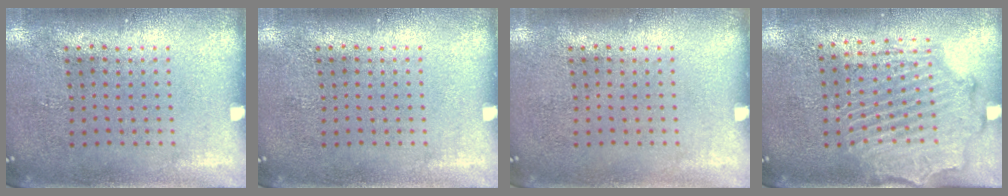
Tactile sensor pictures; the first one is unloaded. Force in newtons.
{"total": 0.0}
{"total": 0.0}
{"total": 2.1, "press": 2.1, "slide": 0.5}